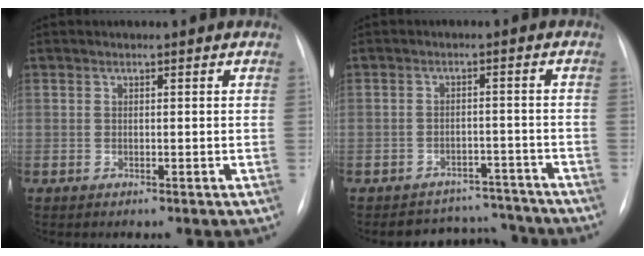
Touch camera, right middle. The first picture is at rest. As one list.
[{"total": 7.0, "force": [-6.5, 2.3, -1.0], "torque": [0.026, 0.029, -0.084]}]